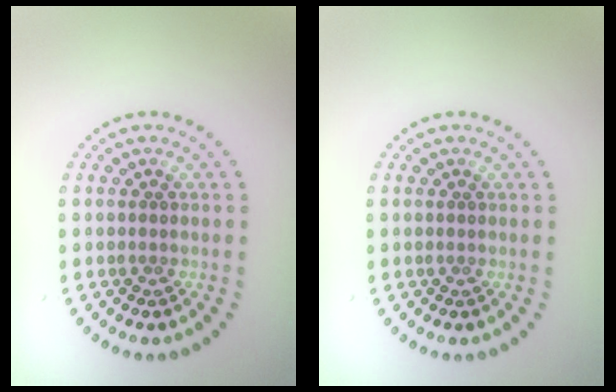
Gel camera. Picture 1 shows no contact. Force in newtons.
{"total": 0.0}